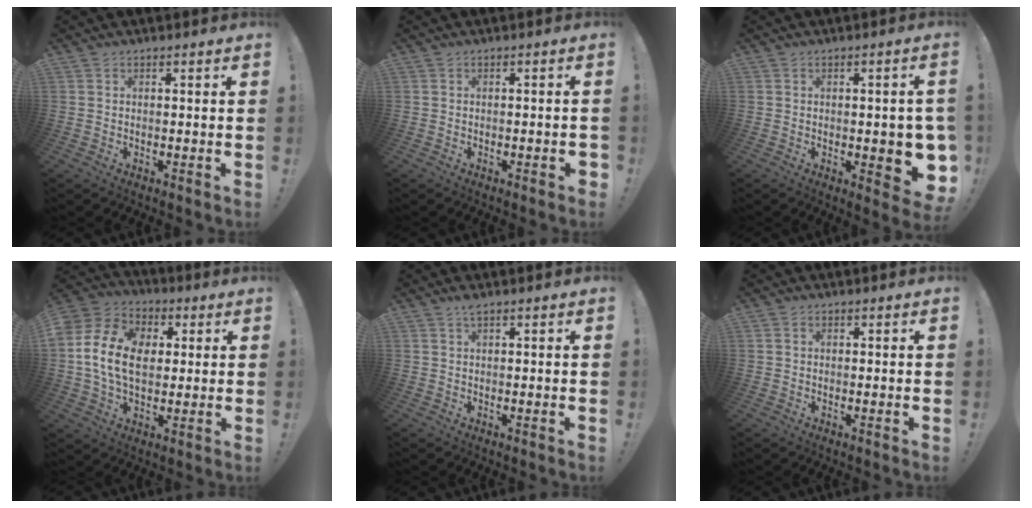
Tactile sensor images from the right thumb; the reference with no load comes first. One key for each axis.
{"total": 1.5, "fx": -0.7, "fy": -0.3, "fz": 1.3, "tx": -0.023, "ty": 0.003, "tz": -0.012}
{"total": 8.6, "fx": -1.3, "fy": 3.2, "fz": 7.8, "tx": -0.079, "ty": -0.006, "tz": -0.012}
{"total": 17.1, "fx": 1.8, "fy": 12.4, "fz": 11.6, "tx": -0.212, "ty": 0.013, "tz": 0.034}
{"total": 1.0, "fx": 0.9, "fy": 0.0, "fz": 0.3, "tx": -0.006, "ty": 0.001, "tz": 0.015}
{"total": 0.7, "fx": 0.3, "fy": 0.6, "fz": -0.3, "tx": 0.004, "ty": 0.002, "tz": 0.007}